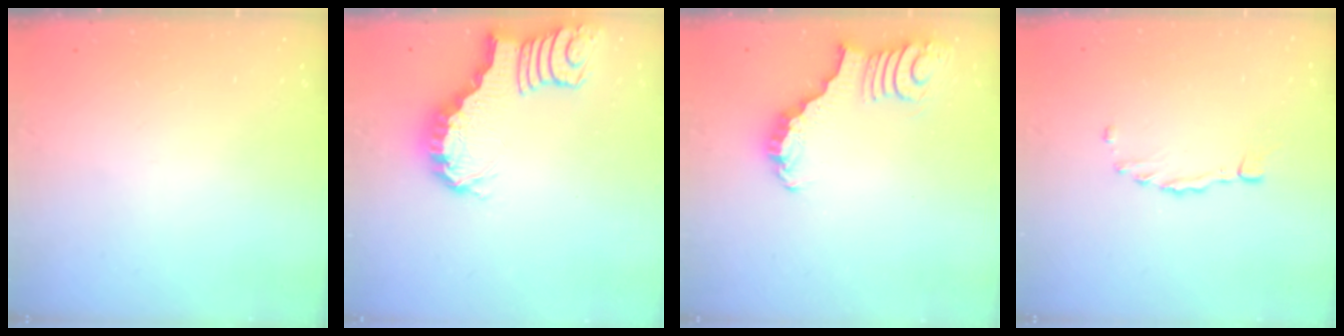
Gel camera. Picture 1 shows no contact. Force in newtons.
{"total": 2.7, "press": 2.7, "slide": 0.4}
{"total": 3.4, "press": 3.4, "slide": 0.5}
{"total": 1.6, "press": 1.6, "slide": 0.2}